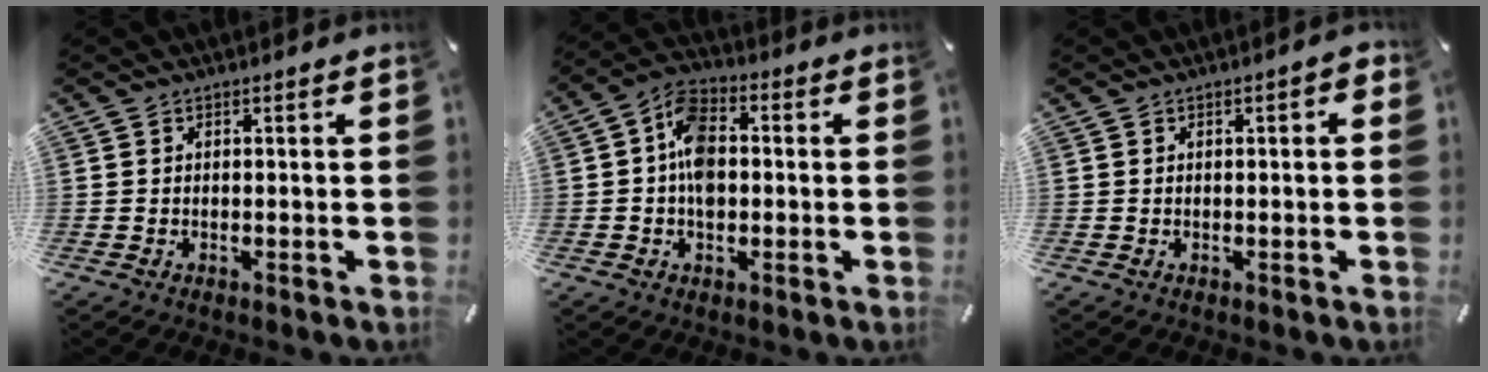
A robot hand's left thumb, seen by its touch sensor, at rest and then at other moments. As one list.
[{"total": 8.8, "force": [-0.4, 6.0, 6.5], "torque": [-0.118, 0.009, -0.009]}, {"total": 1.5, "force": [0.0, 0.6, 1.4], "torque": [-0.018, 0.001, -0.004]}]